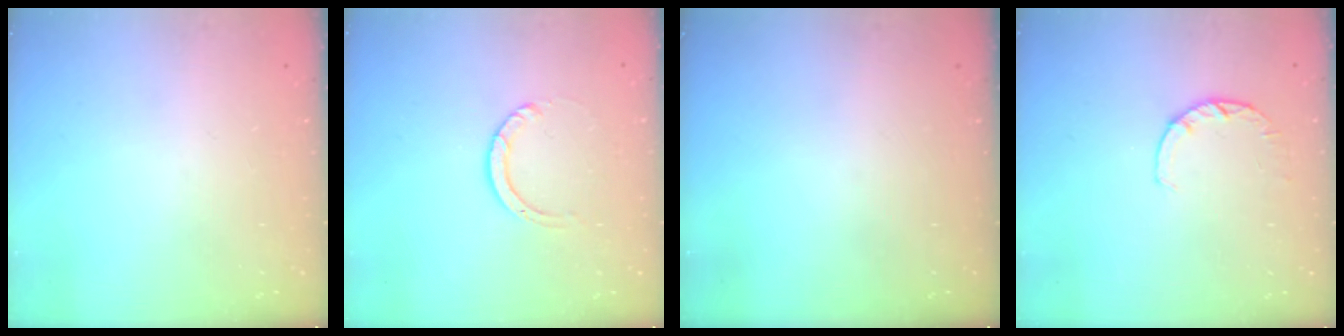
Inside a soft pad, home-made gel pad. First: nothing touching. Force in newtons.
{"total": 3.5, "press": 3.5, "slide": 0.3}
{"total": 0.0}
{"total": 3.0, "press": 2.9, "slide": 0.4}